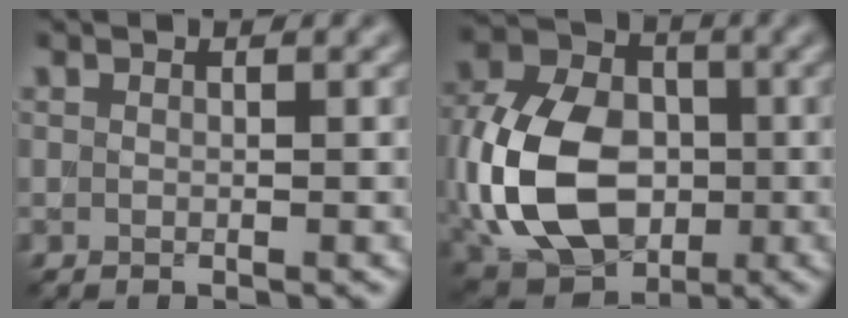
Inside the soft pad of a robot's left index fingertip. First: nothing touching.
{"total": 13.1, "force": [-2.0, 9.5, 8.7], "torque": [-0.201, -0.003, -0.047]}